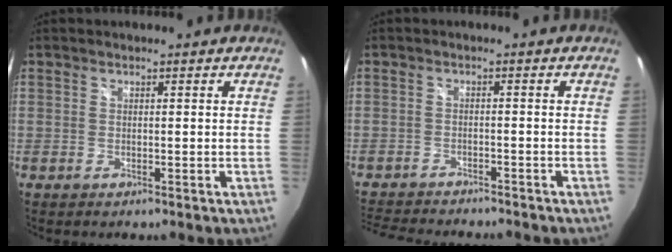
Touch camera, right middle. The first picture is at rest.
{"total": 9.6, "force": [-8.8, 2.0, 3.1], "torque": [-0.085, -0.012, -0.142]}